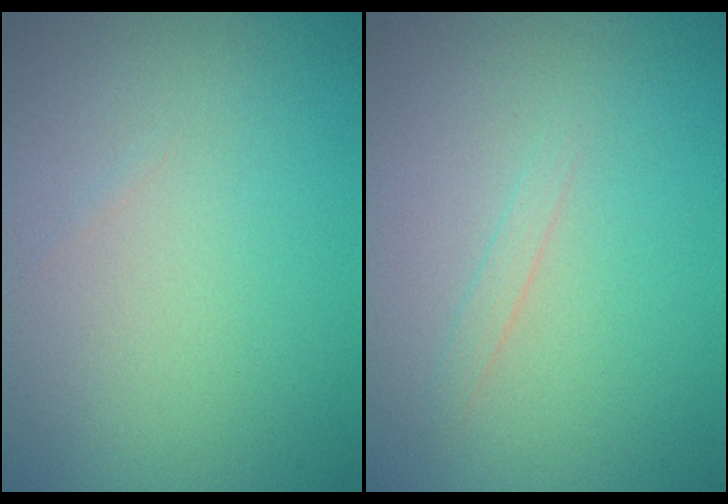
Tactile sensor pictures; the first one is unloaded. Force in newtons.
{"total": 0.8, "press": 0.8, "slide": 0.1}